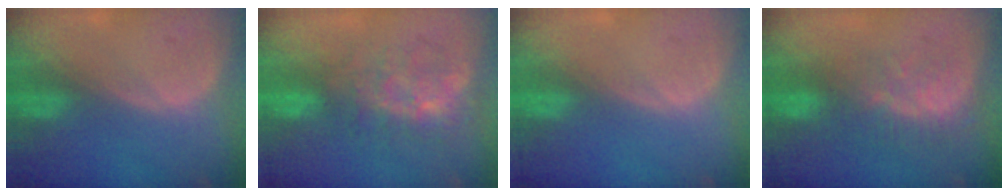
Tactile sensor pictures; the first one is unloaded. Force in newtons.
{"total": 8.4, "press": 7.5, "slide": 4.0}
{"total": 0.0}
{"total": 8.3, "press": 7.4, "slide": 3.7}